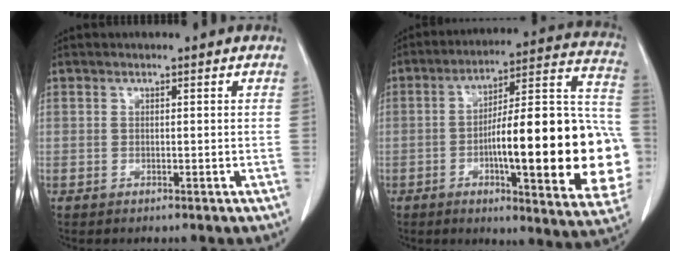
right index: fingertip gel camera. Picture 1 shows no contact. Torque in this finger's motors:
{"motor_torque": [2.14, 0.00, 0.69, 0.19]}